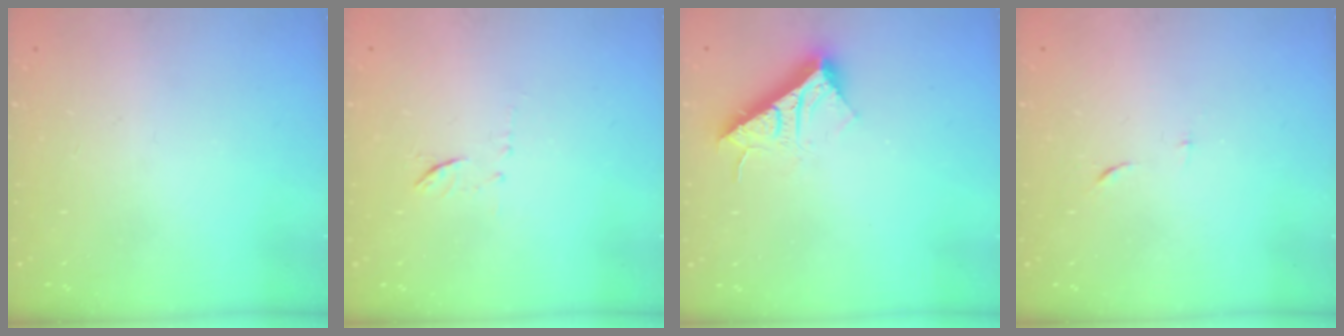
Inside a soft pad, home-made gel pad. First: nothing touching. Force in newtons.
{"total": 6.3, "press": 6.3, "slide": 0.7}
{"total": 14.2, "press": 14.1, "slide": 0.5}
{"total": 4.5, "press": 4.3, "slide": 1.0}